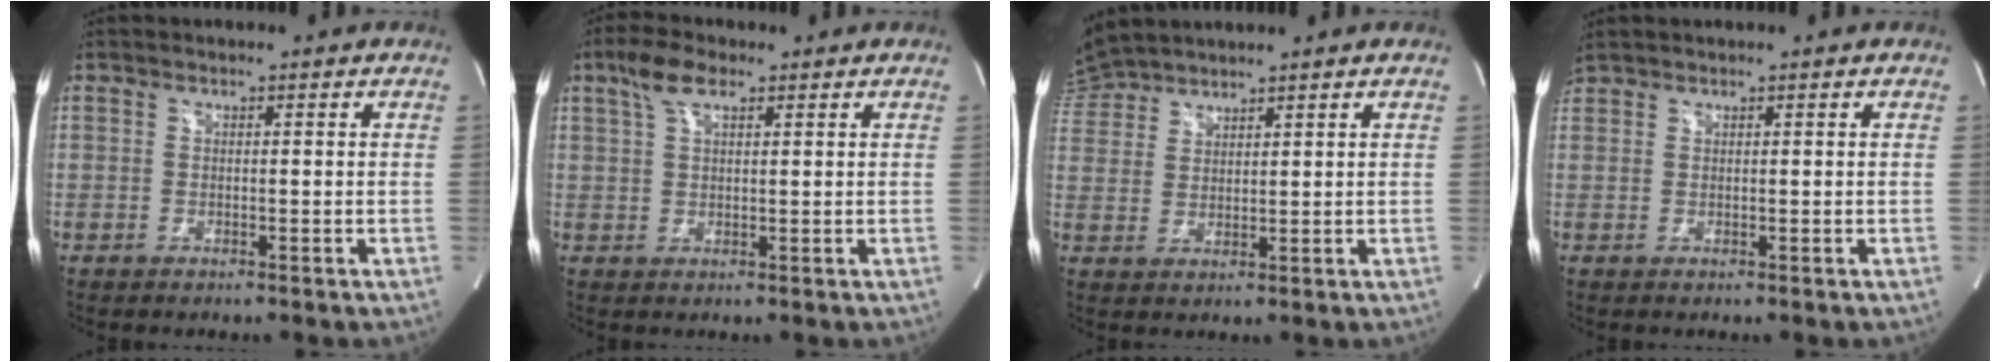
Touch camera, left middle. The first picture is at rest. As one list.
[{"total": 5.4, "force": [3.2, 2.0, 3.9], "torque": [-0.086, 0.020, 0.061]}, {"total": 6.2, "force": [6.2, 0.5, 0.8], "torque": [-0.038, 0.023, 0.134]}, {"total": 1.4, "force": [1.4, -0.2, 0.4], "torque": [-0.024, 0.029, 0.037]}]